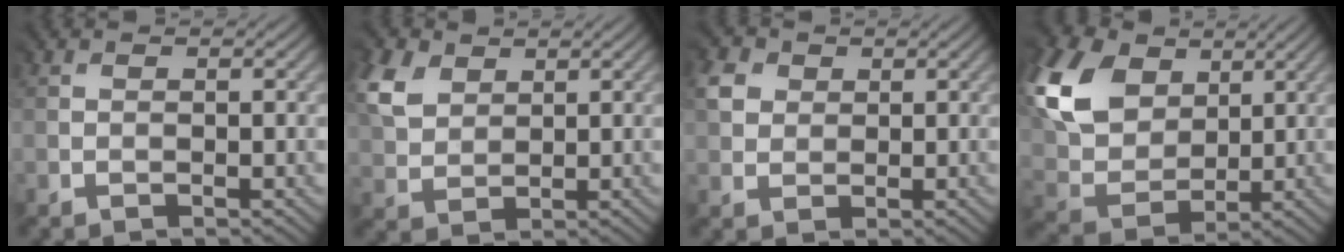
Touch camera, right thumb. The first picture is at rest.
{"total": 6.1, "force": [3.6, 4.3, 2.3], "torque": [-0.097, 0.018, 0.075]}
{"total": 3.4, "force": [1.7, 3.0, 0.1], "torque": [-0.021, 0.002, 0.029]}
{"total": 13.1, "force": [5.9, 9.3, 7.1], "torque": [-0.200, 0.024, 0.110]}